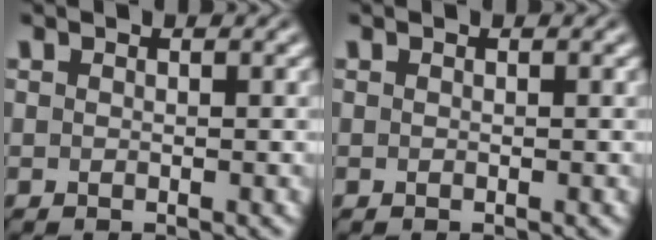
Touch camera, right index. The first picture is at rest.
{"total": 0.0}